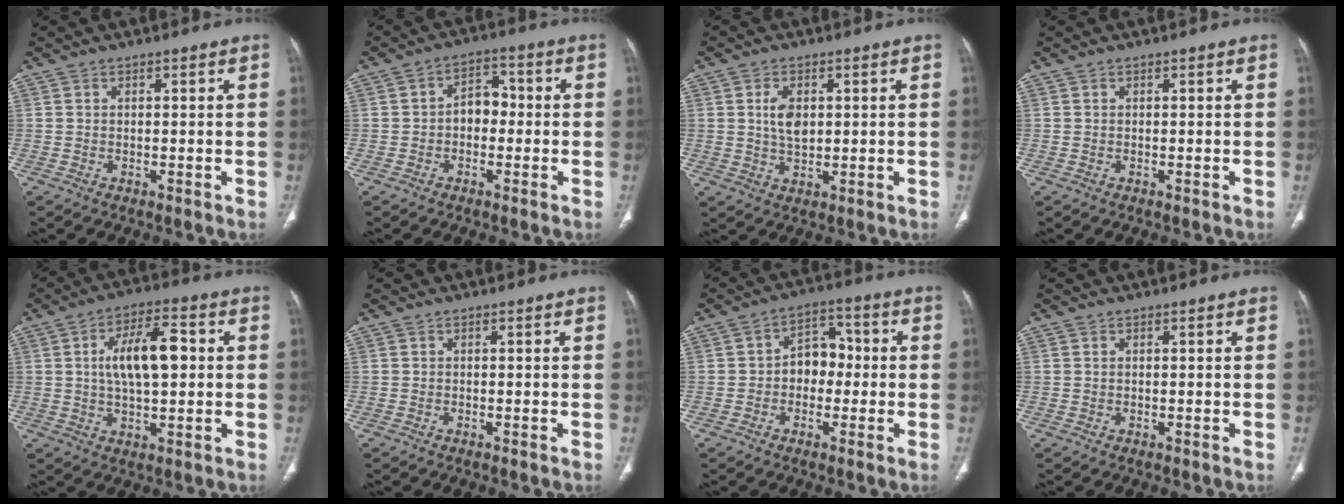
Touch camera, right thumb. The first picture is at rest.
{"total": 5.4, "force": [-0.7, 4.0, 3.6], "torque": [-0.032, 0.023, -0.023]}
{"total": 5.1, "force": [1.1, 3.0, 4.0], "torque": [-0.067, -0.006, 0.024]}
{"total": 0.0}
{"total": 11.8, "force": [1.4, 5.4, 10.4], "torque": [-0.168, 0.013, 0.021]}
{"total": 0.0}
{"total": 7.3, "force": [-0.6, 5.5, 4.7], "torque": [-0.035, 0.030, -0.022]}
{"total": 0.0}